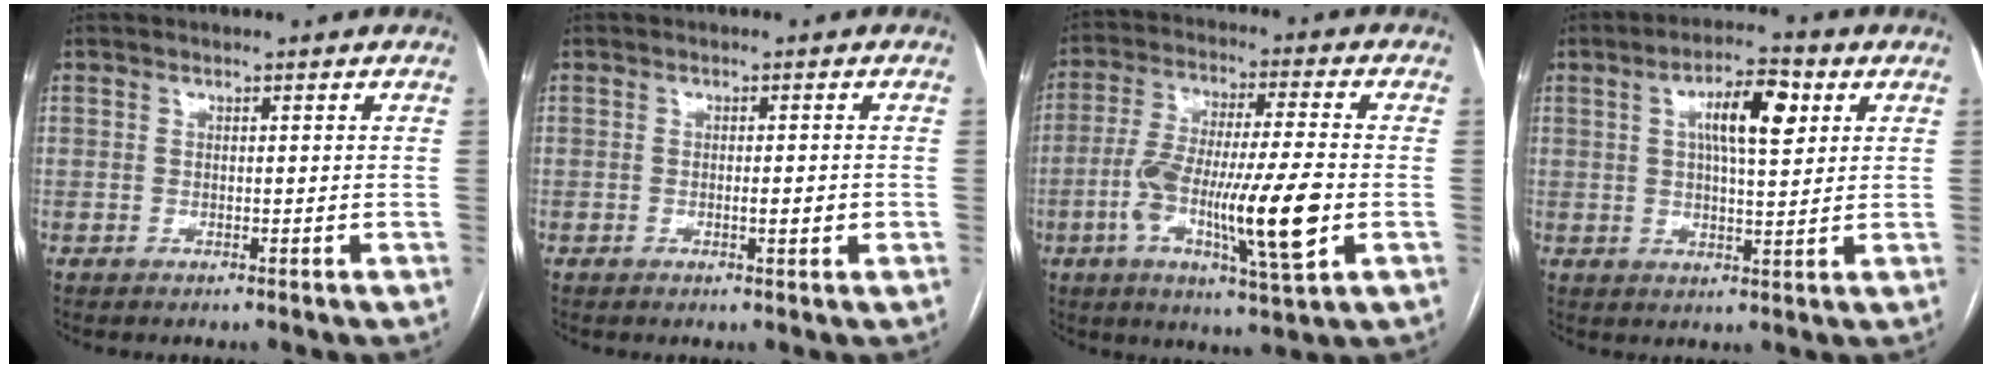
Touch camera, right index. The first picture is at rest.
{"total": 2.1, "force": [-0.4, 0.4, 2.0], "torque": [-0.034, -0.001, -0.005]}
{"total": 16.3, "force": [-3.9, 1.7, 15.8], "torque": [-0.285, -0.008, -0.066]}
{"total": 8.7, "force": [2.9, 2.4, 7.8], "torque": [-0.133, 0.015, 0.047]}